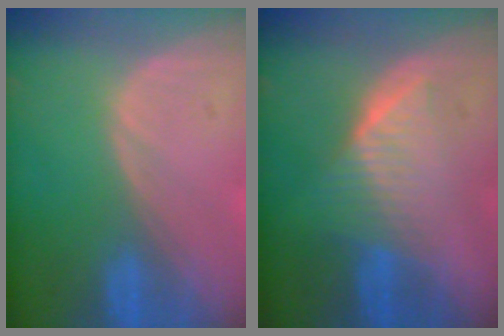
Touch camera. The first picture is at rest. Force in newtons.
{"total": 6.4, "press": 6.0, "slide": 2.2}